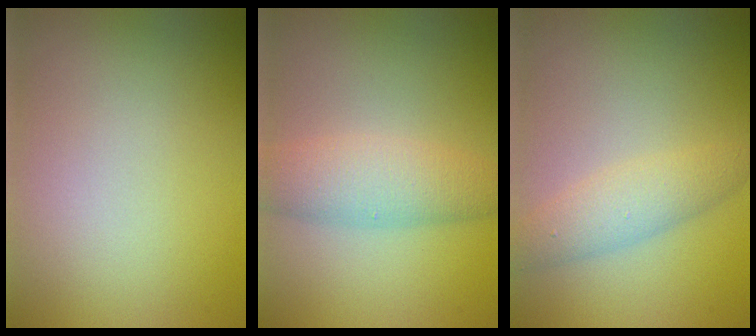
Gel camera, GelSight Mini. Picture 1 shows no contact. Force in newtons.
{"total": 4.2, "press": 4.2, "slide": 0.1}
{"total": 2.8, "press": 2.8, "slide": 0.1}